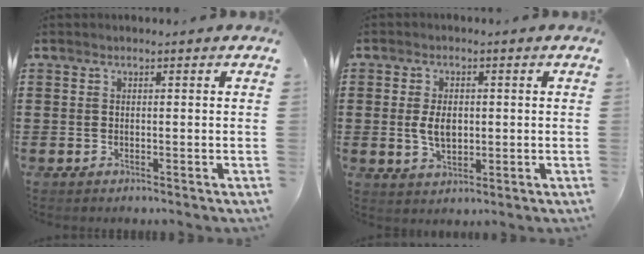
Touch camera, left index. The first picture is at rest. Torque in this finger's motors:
{"motor_torque": [0.83, 0.76, 0.49, 0.11]}